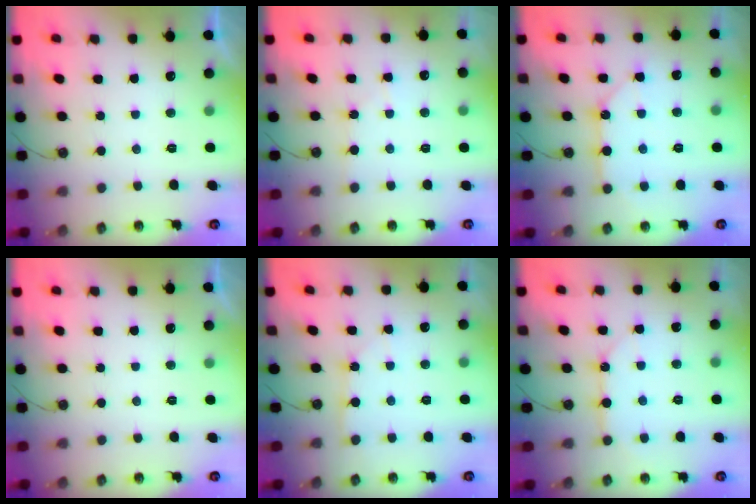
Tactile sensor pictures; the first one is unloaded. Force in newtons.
{"total": 3.9, "press": 3.9, "slide": 0.5}
{"total": 10.3, "press": 10.3, "slide": 0.6}
{"total": 0.0}
{"total": 3.4, "press": 3.3, "slide": 0.4}
{"total": 9.0, "press": 9.0, "slide": 0.2}